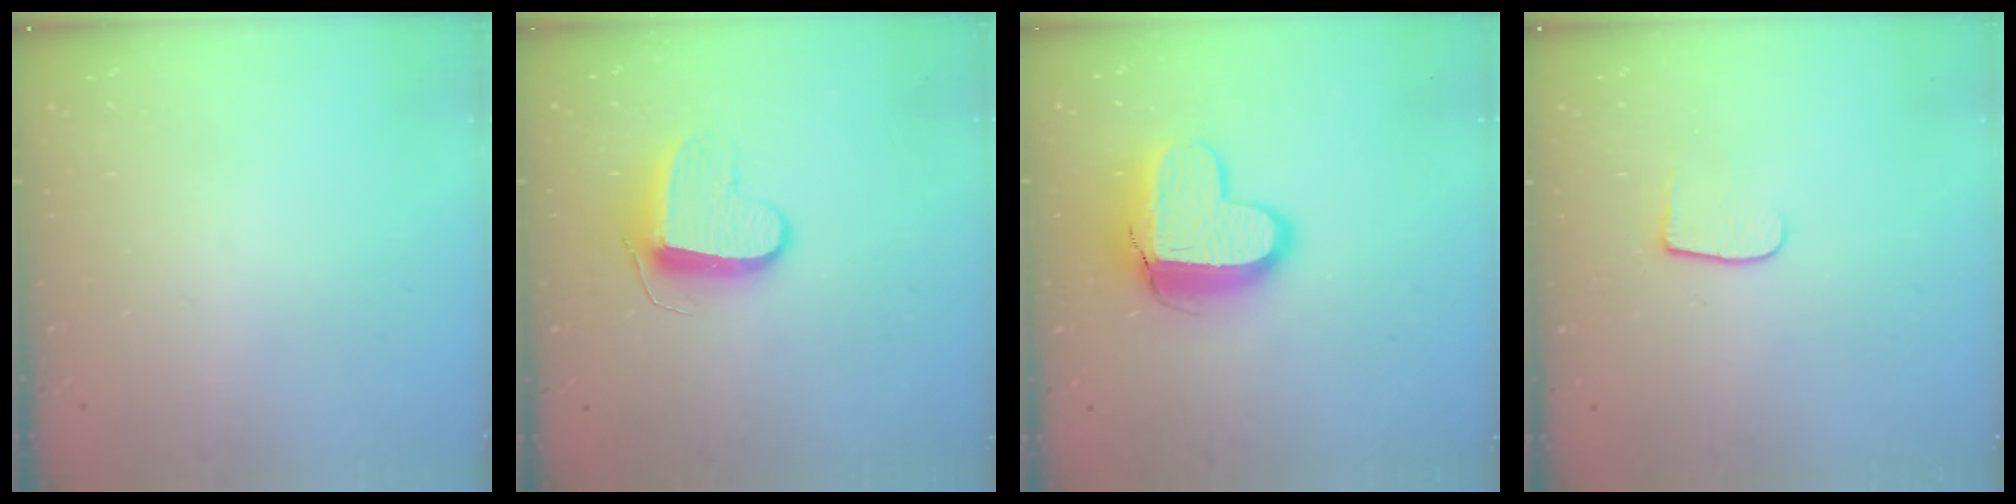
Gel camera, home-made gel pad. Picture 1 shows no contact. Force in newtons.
{"total": 9.5, "press": 9.5, "slide": 0.4}
{"total": 12.3, "press": 12.2, "slide": 1.3}
{"total": 6.1, "press": 6.0, "slide": 0.6}